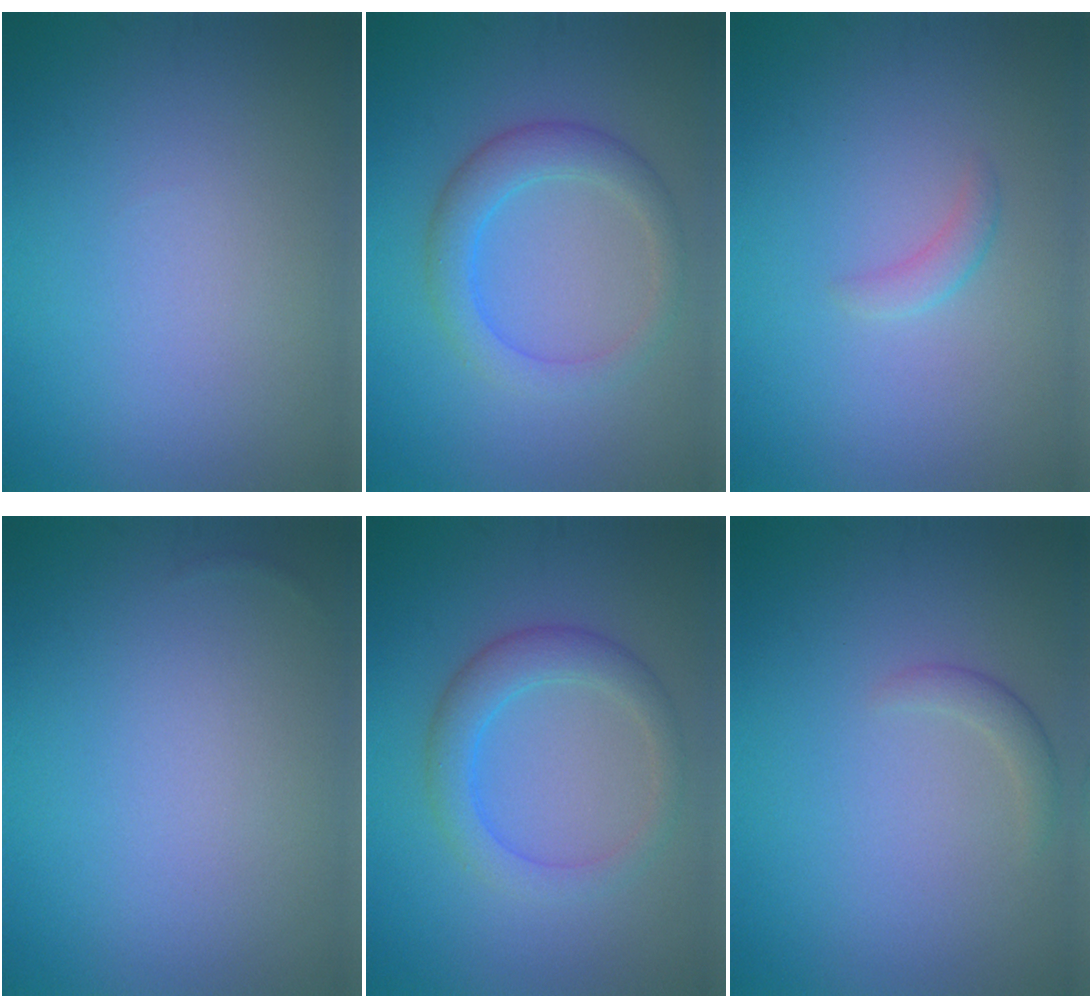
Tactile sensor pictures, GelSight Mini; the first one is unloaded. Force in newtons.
{"total": 3.5, "press": 3.5, "slide": 0.1}
{"total": 1.2, "press": 1.2, "slide": 0.1}
{"total": 0.0}
{"total": 3.5, "press": 3.5, "slide": 0.1}
{"total": 1.2, "press": 1.2, "slide": 0.1}